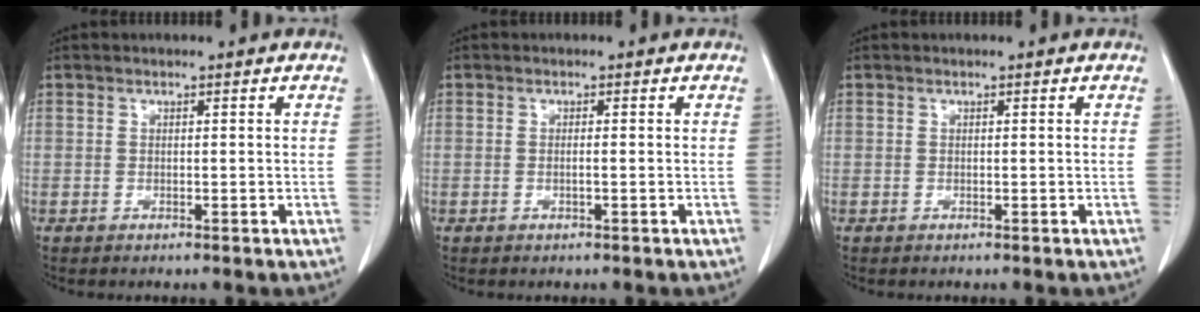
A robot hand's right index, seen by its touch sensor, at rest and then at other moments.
{"total": 0.7, "force": [-0.1, 0.0, 0.6], "torque": [-0.012, 0.002, 0.001]}
{"total": 0.0}